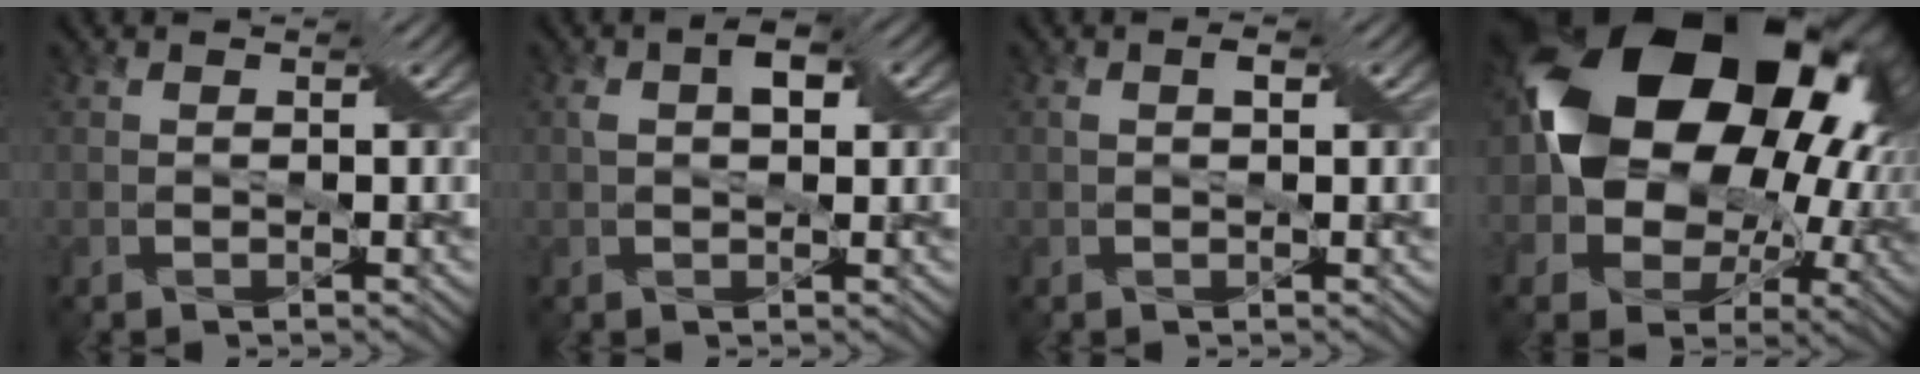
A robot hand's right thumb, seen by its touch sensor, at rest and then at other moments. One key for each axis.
{"total": 3.6, "fx": 1.0, "fy": 1.9, "fz": 2.9, "tx": -0.052, "ty": 0.009, "tz": 0.015}
{"total": 1.2, "fx": 0.4, "fy": 0.5, "fz": 1.0, "tx": -0.019, "ty": 0.003, "tz": 0.006}
{"total": 21.6, "fx": 4.2, "fy": 15.5, "fz": 14.4, "tx": -0.286, "ty": -0.010, "tz": 0.097}